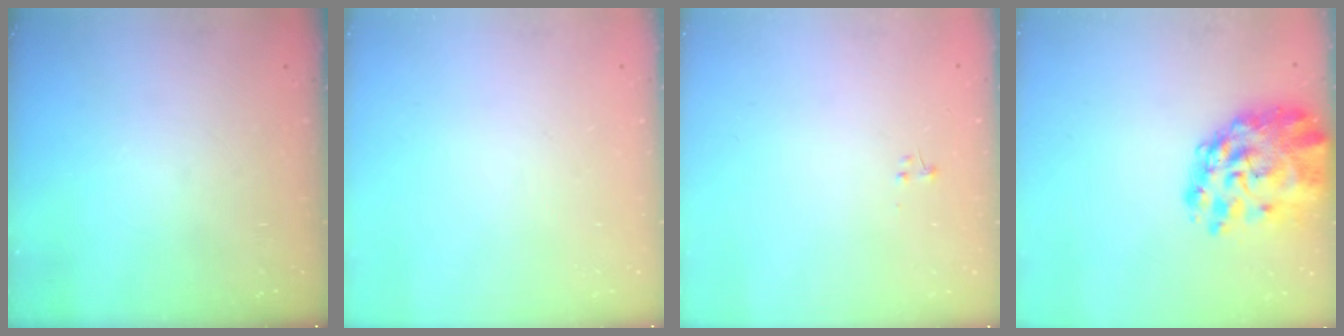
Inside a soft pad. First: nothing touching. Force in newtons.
{"total": 0.0}
{"total": 0.6, "press": 0.6, "slide": 0.3}
{"total": 13.1, "press": 12.4, "slide": 4.4}